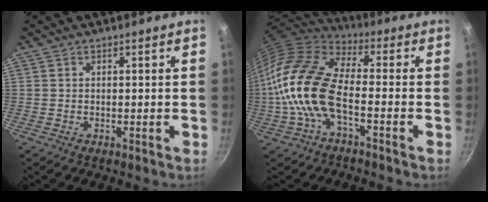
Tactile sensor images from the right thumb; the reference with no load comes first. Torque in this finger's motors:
{"motor_torque": [-0.49, 1.76, 1.87, -0.89, 0.81]}